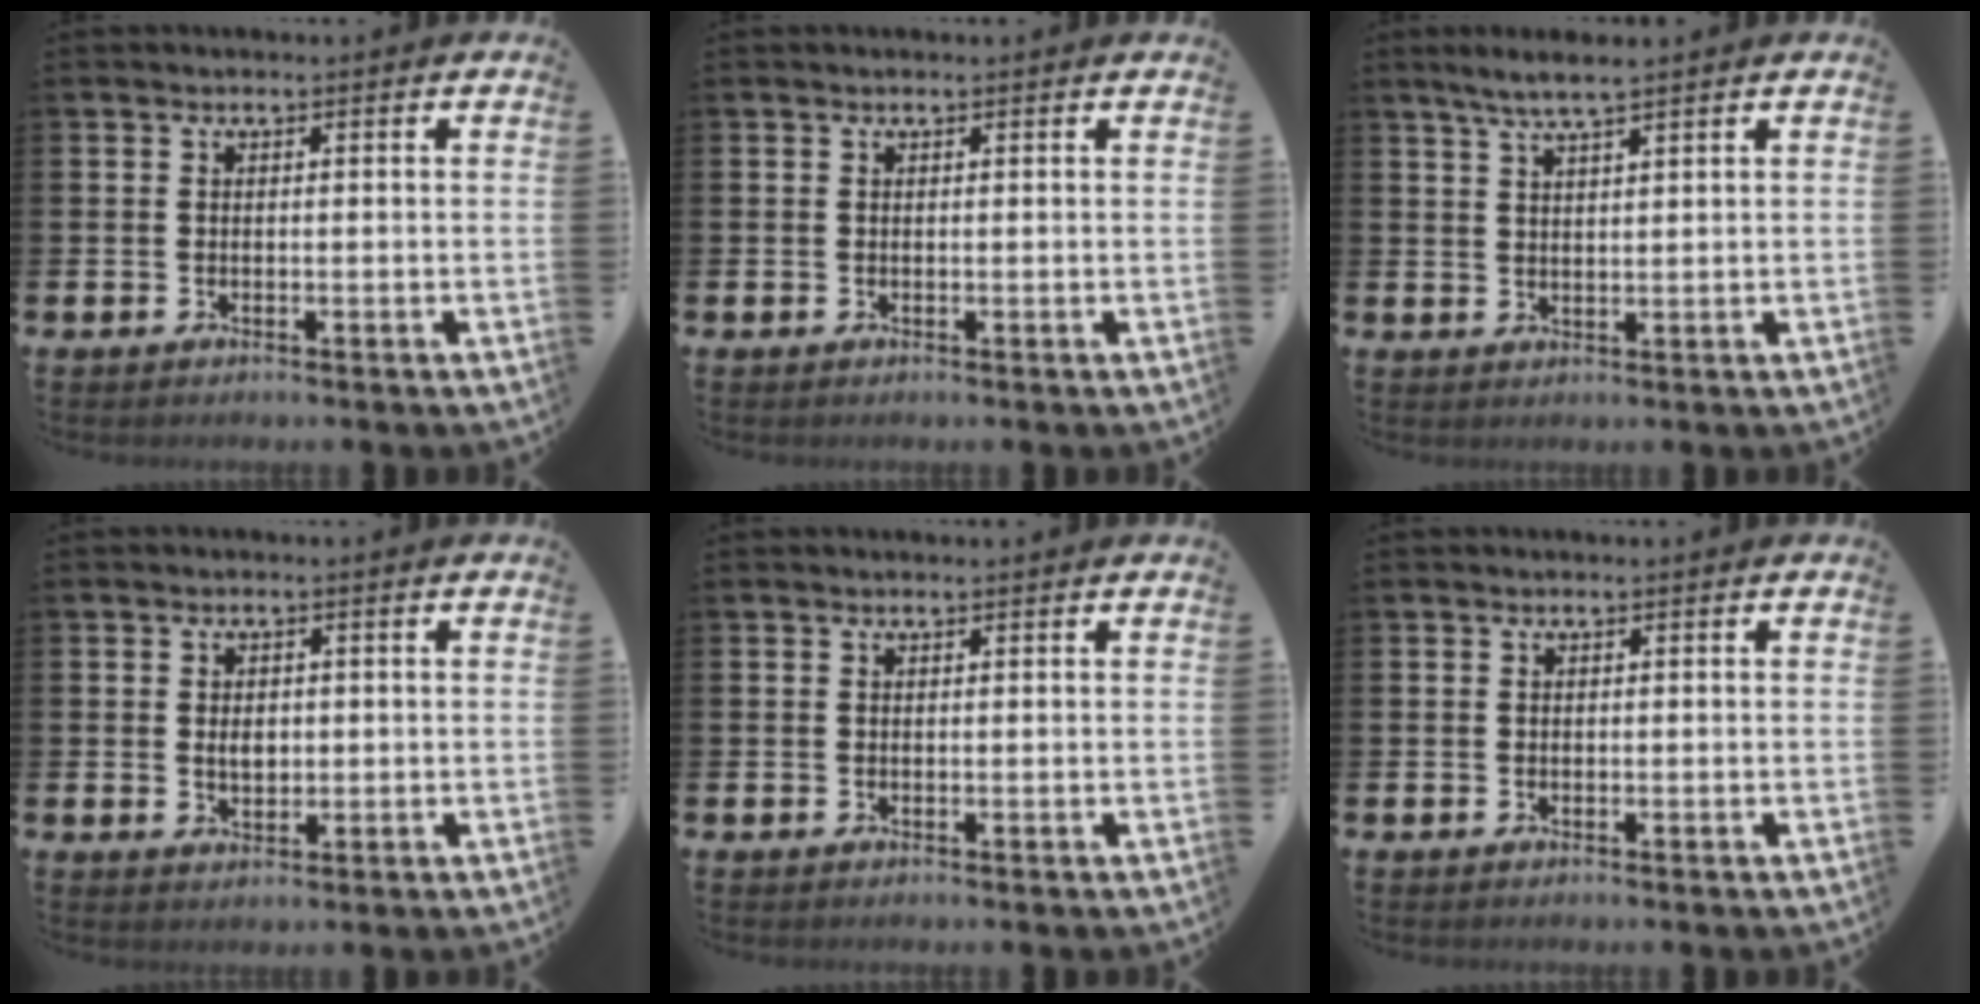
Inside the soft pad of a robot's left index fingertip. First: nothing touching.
{"total": 0.0}
{"total": 4.0, "force": [3.4, 0.2, 2.1], "torque": [-0.041, -0.007, 0.058]}
{"total": 2.2, "force": [0.3, 1.5, 1.6], "torque": [-0.014, 0.000, -0.001]}
{"total": 0.0}
{"total": 0.0}